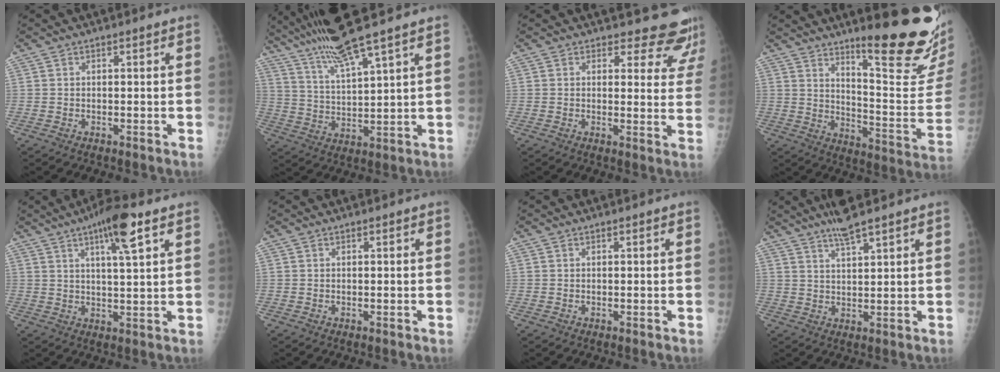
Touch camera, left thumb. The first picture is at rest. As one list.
[{"total": 11.7, "force": [8.8, -0.4, 7.6], "torque": [-0.139, -0.031, 0.168]}, {"total": 10.4, "force": [9.9, 3.0, 0.3], "torque": [0.043, -0.085, 0.083]}, {"total": 22.1, "force": [14.9, 3.5, 15.9], "torque": [-0.195, -0.113, 0.219]}, {"total": 9.5, "force": [4.9, 1.5, 8.0], "torque": [-0.121, -0.015, 0.078]}, {"total": 0.0}, {"total": 0.0}, {"total": 5.6, "force": [4.4, 0.3, 3.5], "torque": [-0.058, -0.016, 0.082]}]